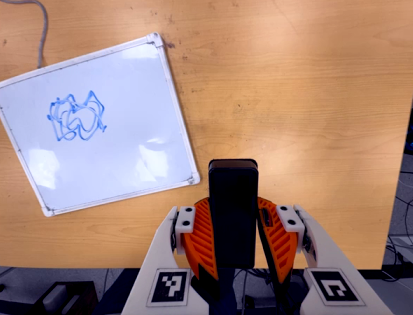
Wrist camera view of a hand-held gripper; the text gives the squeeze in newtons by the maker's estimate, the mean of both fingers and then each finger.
{"total": 9.4, "left": 7.1, "right": 11.7}